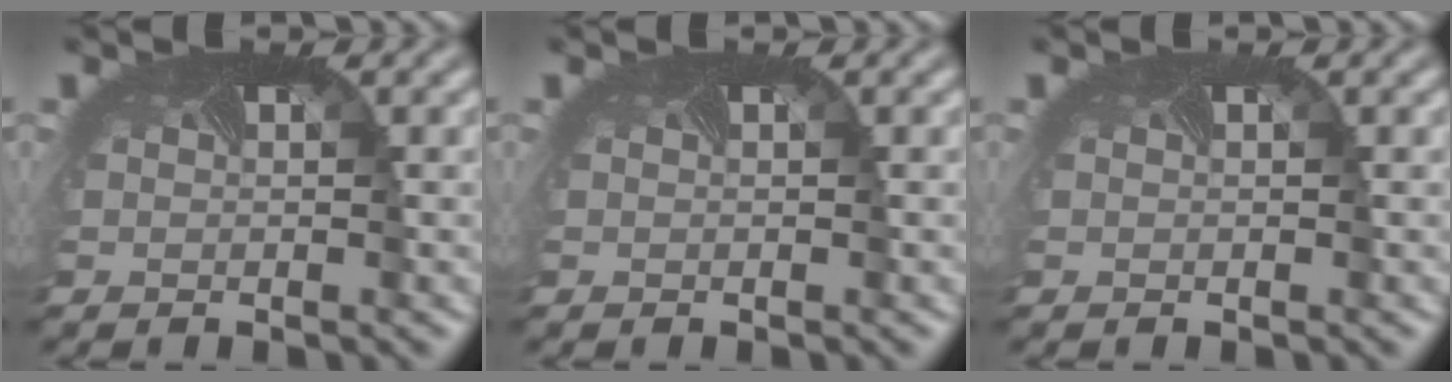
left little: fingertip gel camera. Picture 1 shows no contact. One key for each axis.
{"total": 0.0}
{"total": 0.0}